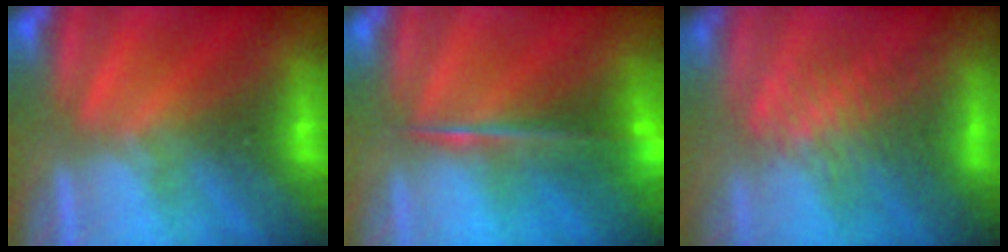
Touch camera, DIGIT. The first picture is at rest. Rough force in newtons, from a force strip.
{"total": 5.7}
{"total": 3.0}